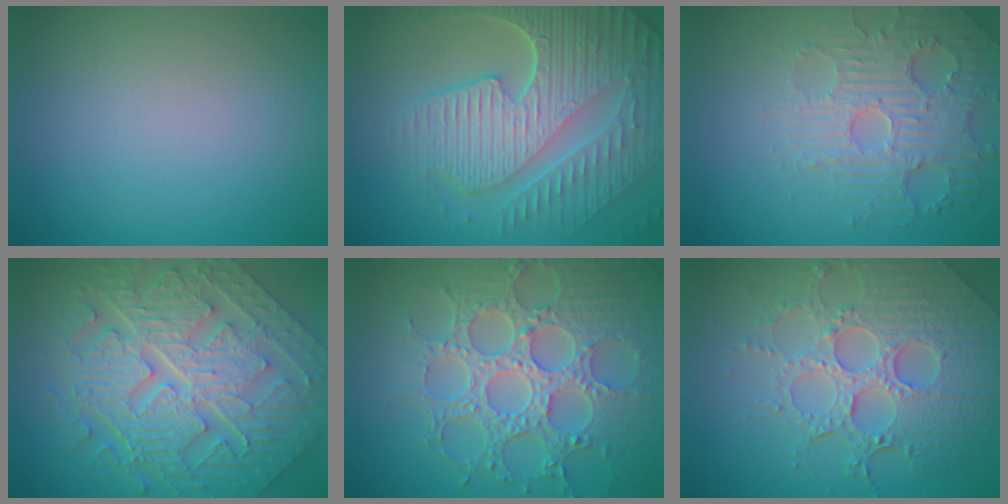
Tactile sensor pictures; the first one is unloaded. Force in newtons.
{"total": 9.9, "press": 6.5, "slide": 7.4}
{"total": 5.0, "press": 4.1, "slide": 2.9}
{"total": 11.0, "press": 7.8, "slide": 7.8}
{"total": 8.5, "press": 6.5, "slide": 5.4}
{"total": 7.3, "press": 5.5, "slide": 4.9}